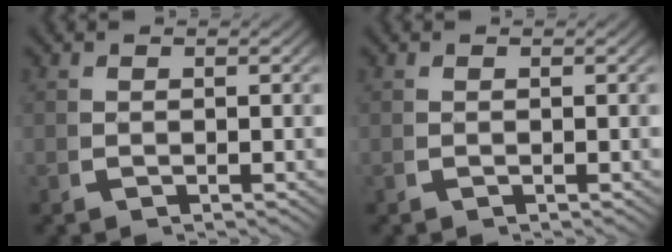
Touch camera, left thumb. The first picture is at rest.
{"total": 0.0}